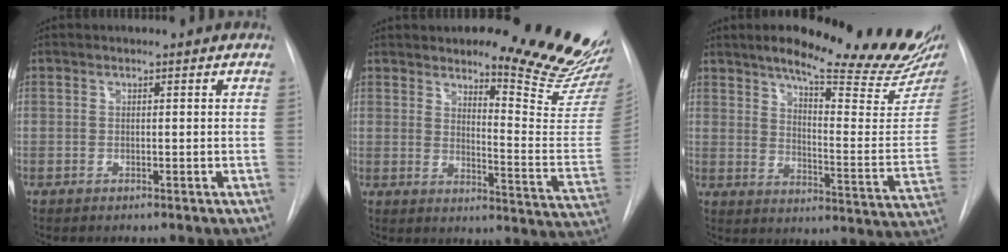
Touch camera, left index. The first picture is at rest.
{"total": 17.6, "force": [15.5, 1.5, 8.2], "torque": [-0.094, -0.125, 0.176]}
{"total": 24.1, "force": [19.8, 2.6, 13.4], "torque": [-0.186, -0.084, 0.246]}